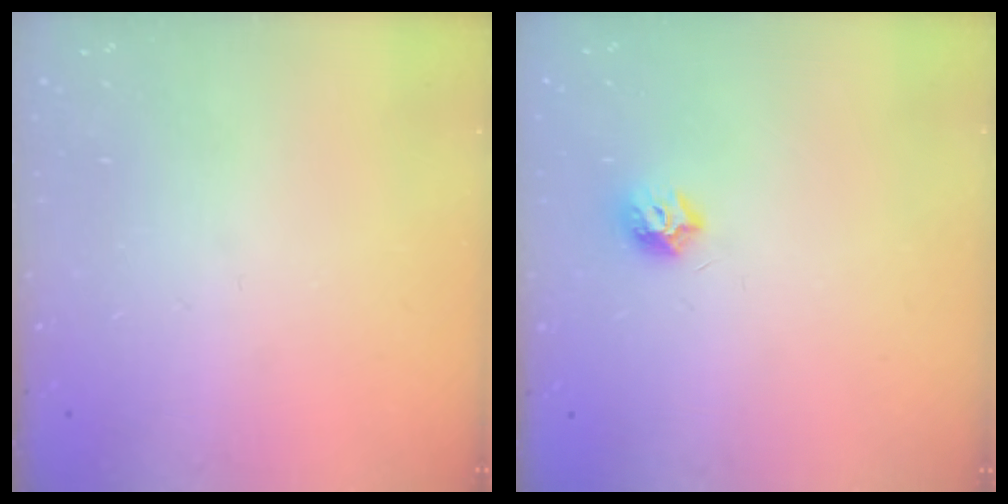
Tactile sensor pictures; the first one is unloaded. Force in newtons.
{"total": 7.4, "press": 7.4, "slide": 0.9}